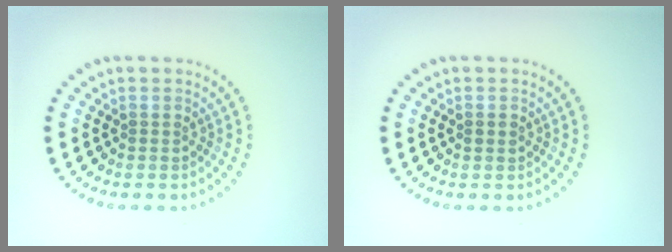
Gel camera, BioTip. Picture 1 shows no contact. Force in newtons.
{"total": 1.0, "press": 1.0, "slide": 0.1}